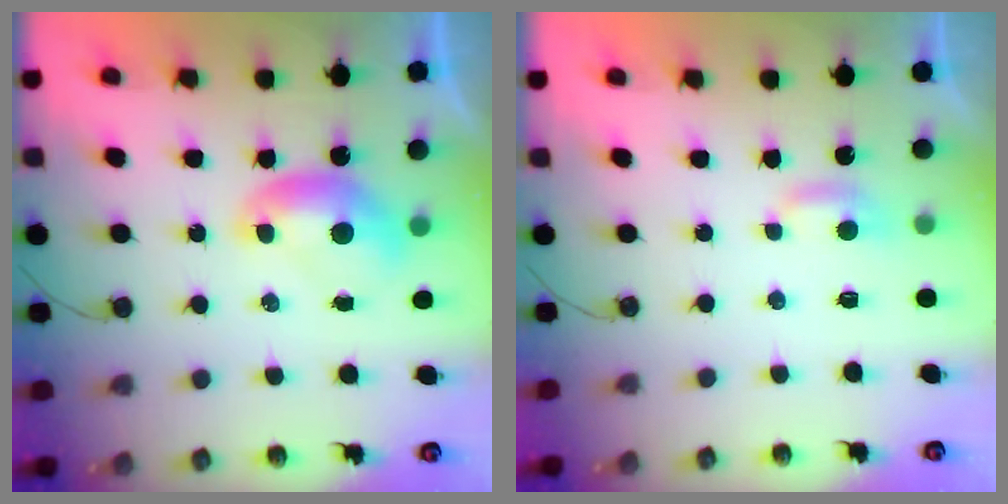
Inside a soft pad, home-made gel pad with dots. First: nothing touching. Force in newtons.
{"total": 3.0, "press": 3.0, "slide": 0.3}